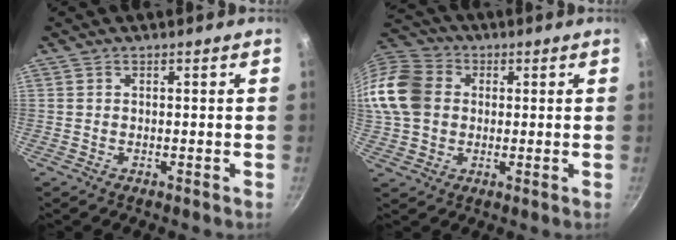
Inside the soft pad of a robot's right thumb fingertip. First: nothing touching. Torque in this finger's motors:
{"motor_torque": [1.06, 2.08, 1.11, -0.42, 0.64]}